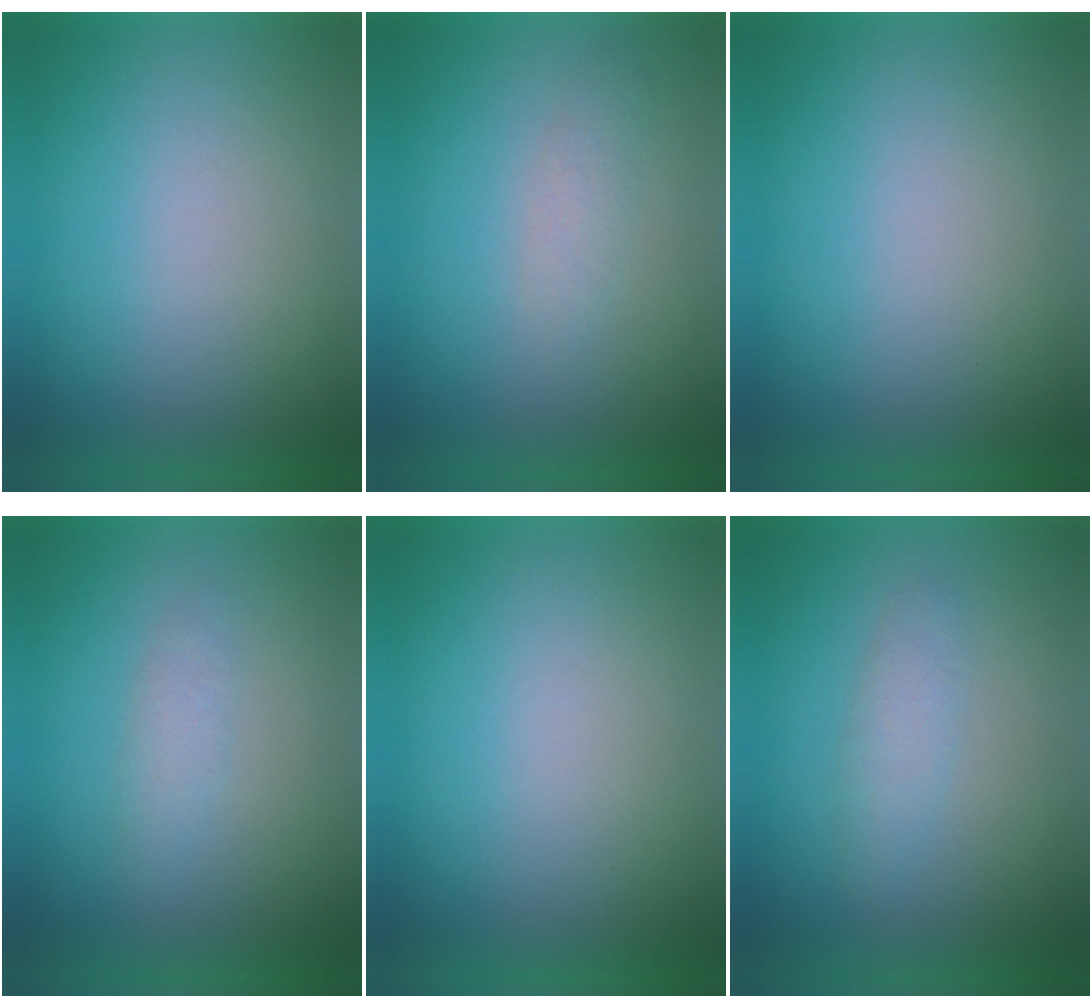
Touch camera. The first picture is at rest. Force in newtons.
{"total": 1.8}
{"total": 0.0}
{"total": 1.9}
{"total": 0.0}
{"total": 2.4}